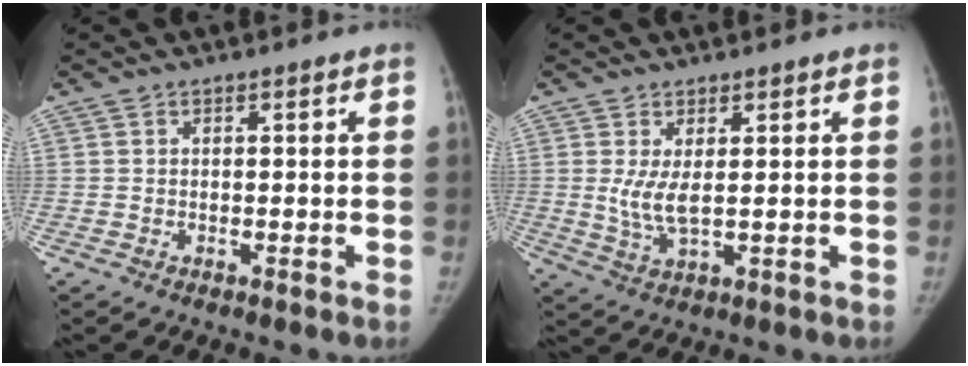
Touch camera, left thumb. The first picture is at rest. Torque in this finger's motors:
{"motor_torque": [0.05, 0.06, 0.21, 0.07, 0.05]}